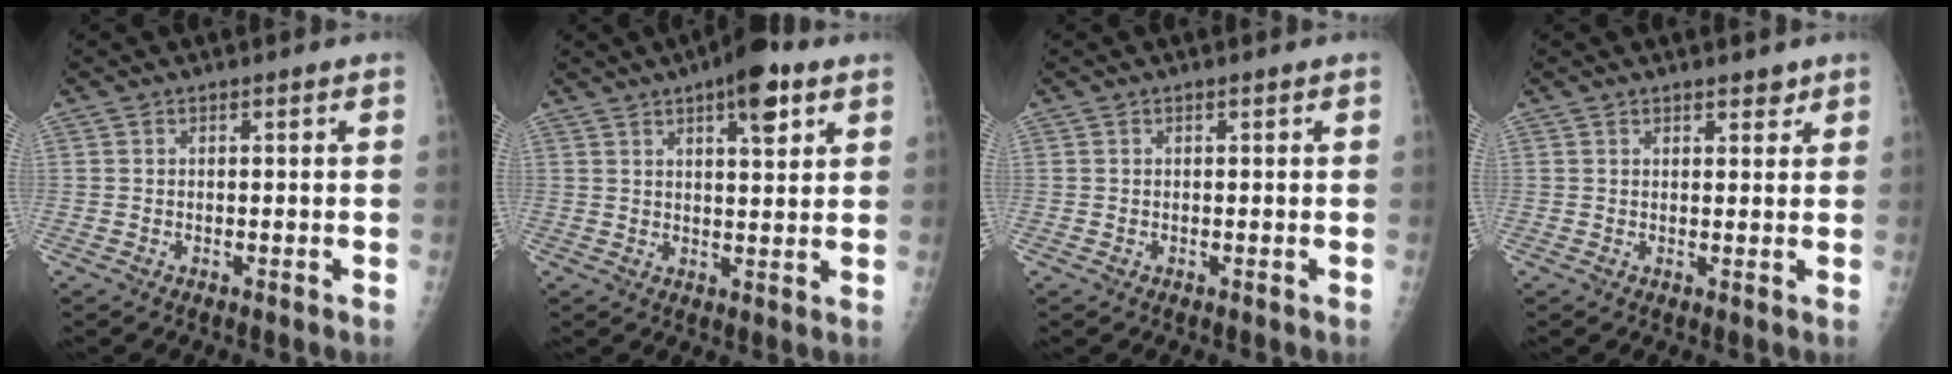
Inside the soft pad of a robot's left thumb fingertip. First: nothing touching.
{"total": 8.6, "force": [4.6, 2.8, 6.7], "torque": [-0.082, -0.017, 0.063]}
{"total": 0.0}
{"total": 2.3, "force": [1.7, 1.1, 1.0], "torque": [0.002, -0.009, 0.020]}